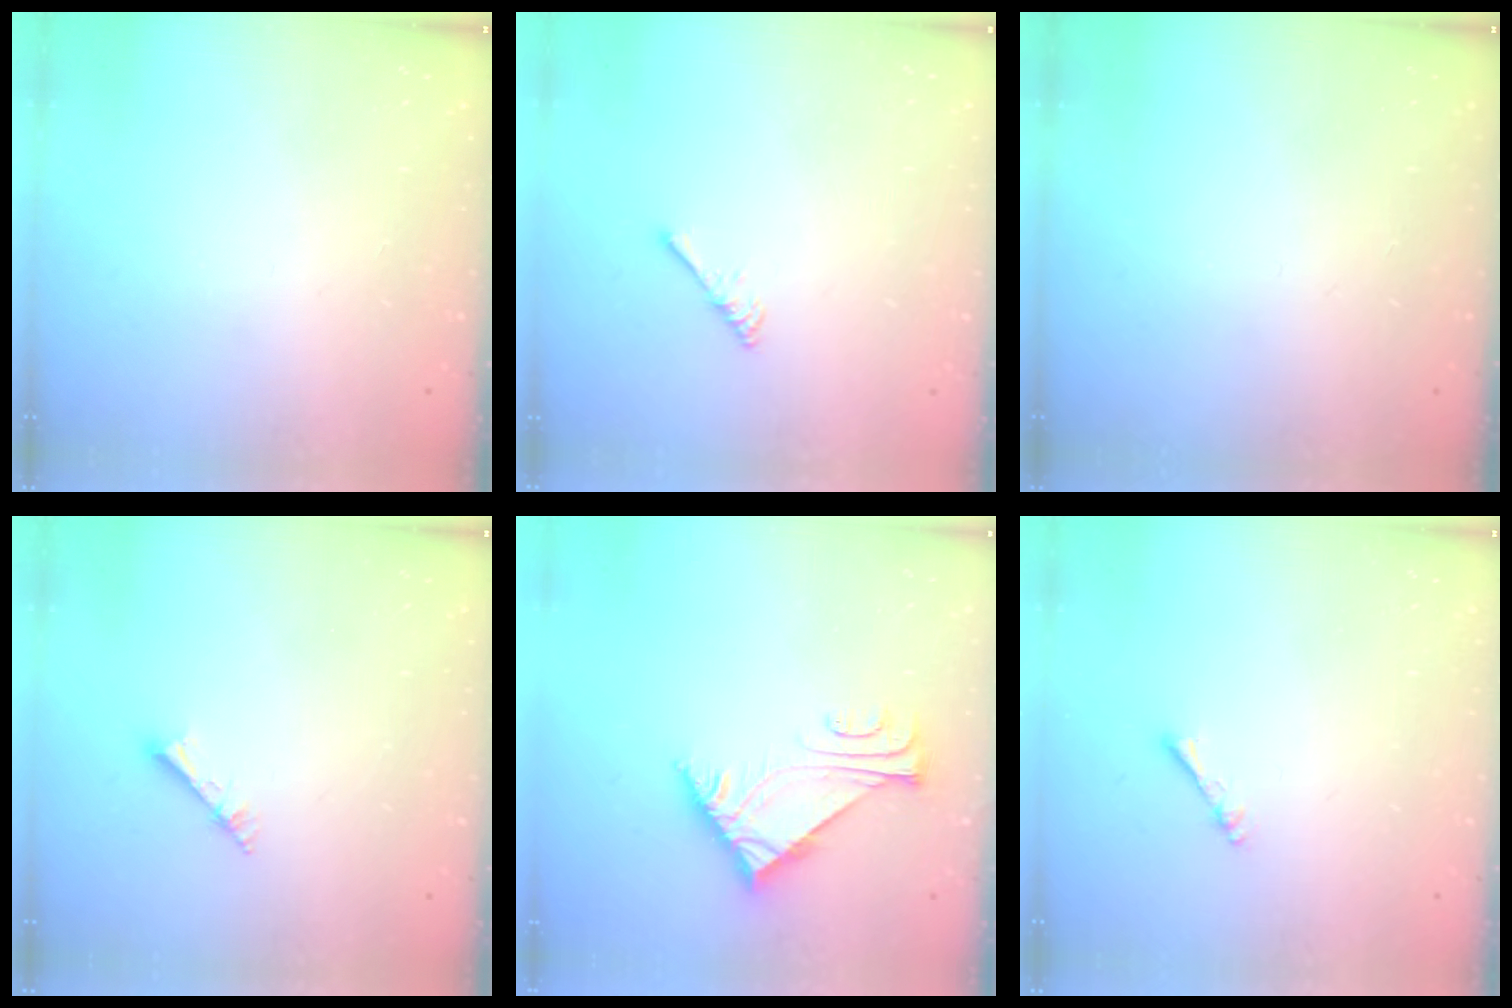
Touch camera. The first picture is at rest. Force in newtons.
{"total": 2.5, "press": 2.5, "slide": 0.4}
{"total": 0.0}
{"total": 2.7, "press": 2.7, "slide": 0.3}
{"total": 5.4, "press": 5.3, "slide": 1.0}
{"total": 1.1, "press": 1.1, "slide": 0.2}